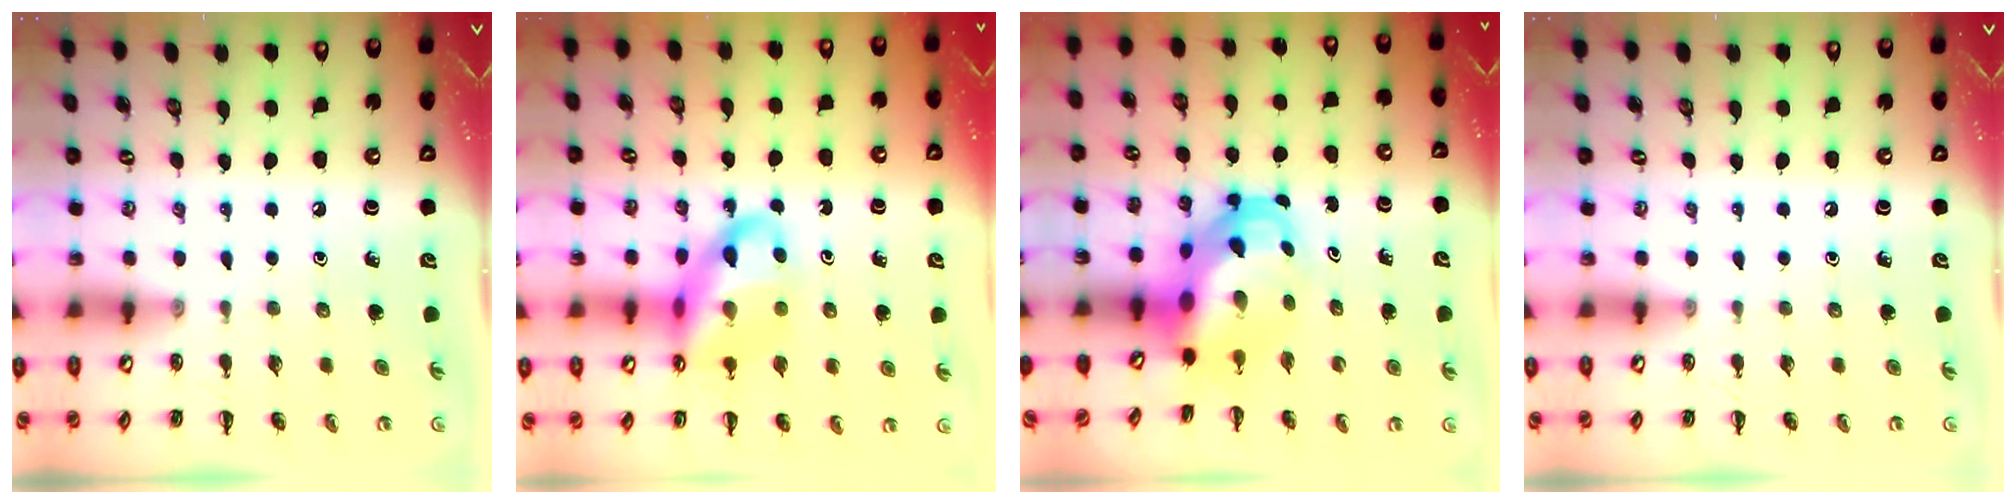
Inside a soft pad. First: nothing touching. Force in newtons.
{"total": 16.0, "press": 15.5, "slide": 4.0}
{"total": 7.2, "press": 7.1, "slide": 1.0}
{"total": 0.0}